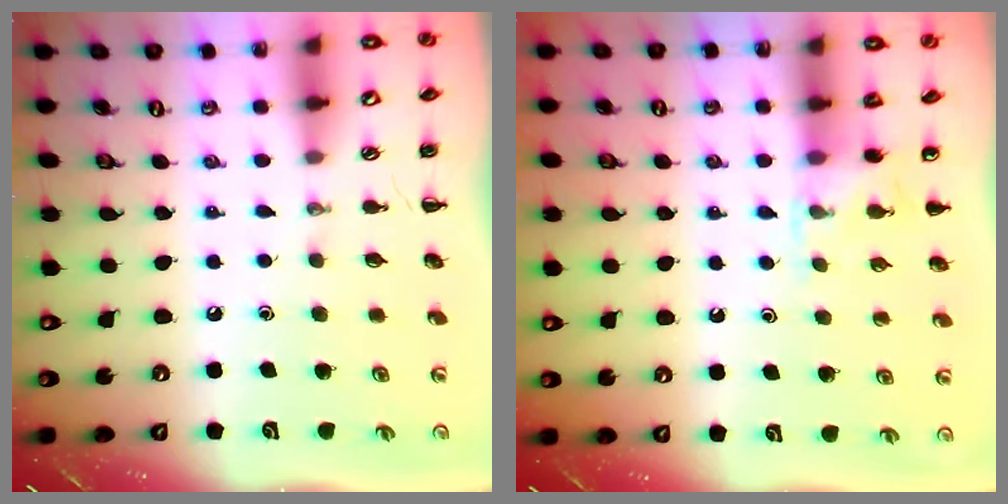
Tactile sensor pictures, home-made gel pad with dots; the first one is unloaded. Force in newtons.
{"total": 6.0, "press": 5.8, "slide": 1.5}